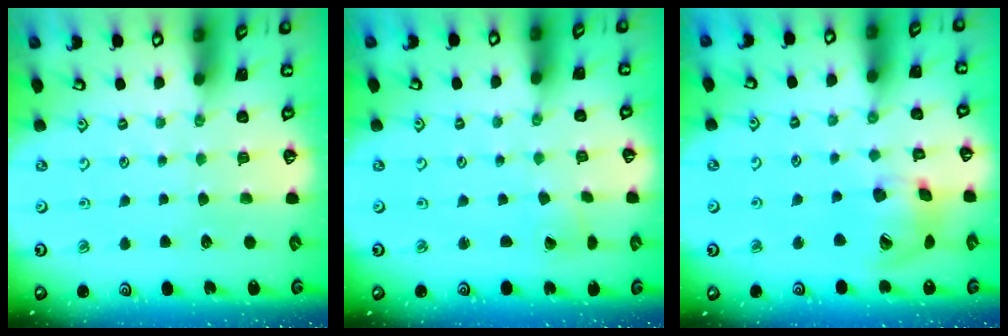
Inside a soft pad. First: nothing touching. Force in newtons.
{"total": 2.0, "press": 2.0, "slide": 0.2}
{"total": 13.8, "press": 13.6, "slide": 1.8}